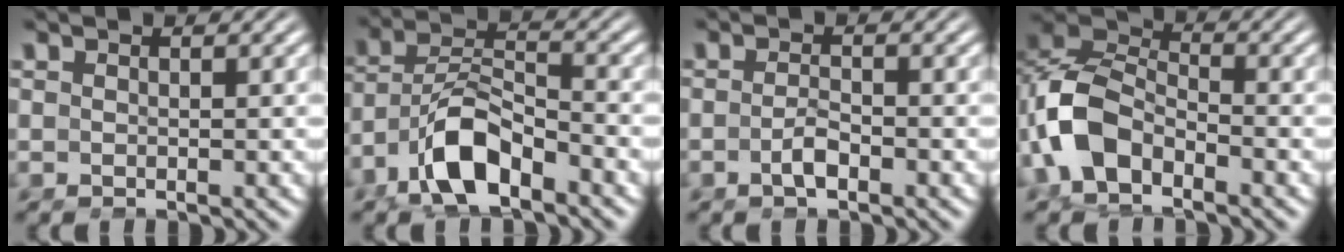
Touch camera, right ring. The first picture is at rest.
{"total": 5.1, "force": [-2.4, 2.3, 3.9], "torque": [-0.075, -0.003, -0.048]}
{"total": 1.3, "force": [-0.9, 0.1, 1.0], "torque": [-0.021, 0.004, -0.020]}
{"total": 6.6, "force": [-1.8, 5.2, 3.6], "torque": [-0.111, -0.010, -0.037]}